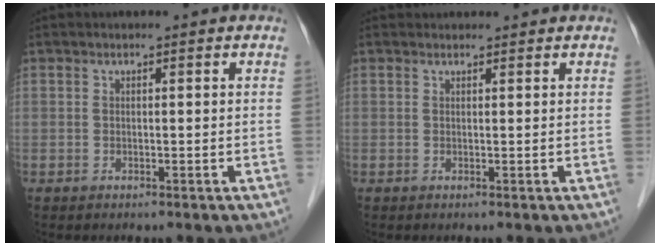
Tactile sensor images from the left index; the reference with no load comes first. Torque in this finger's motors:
{"motor_torque": [0.07, 0.02, -0.07, -0.01]}